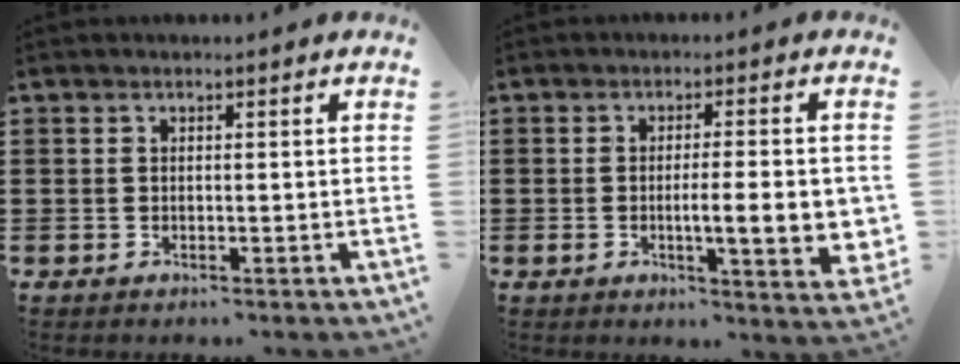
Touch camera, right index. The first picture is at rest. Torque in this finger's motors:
{"motor_torque": [2.13, -0.01, 0.38, 0.13]}